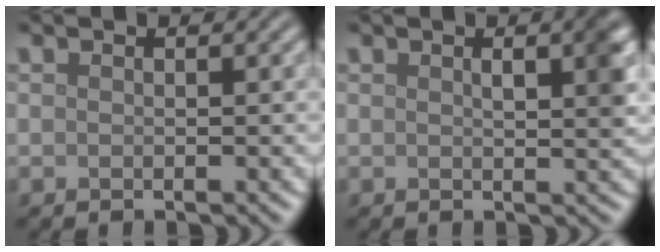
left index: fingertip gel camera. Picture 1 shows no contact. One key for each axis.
{"total": 3.3, "fx": 1.0, "fy": 1.0, "fz": 3.0, "tx": -0.034, "ty": 0.007, "tz": 0.012}